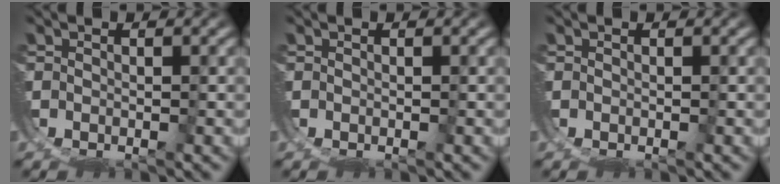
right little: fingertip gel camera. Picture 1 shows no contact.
{"total": 0.0}
{"total": 0.0}